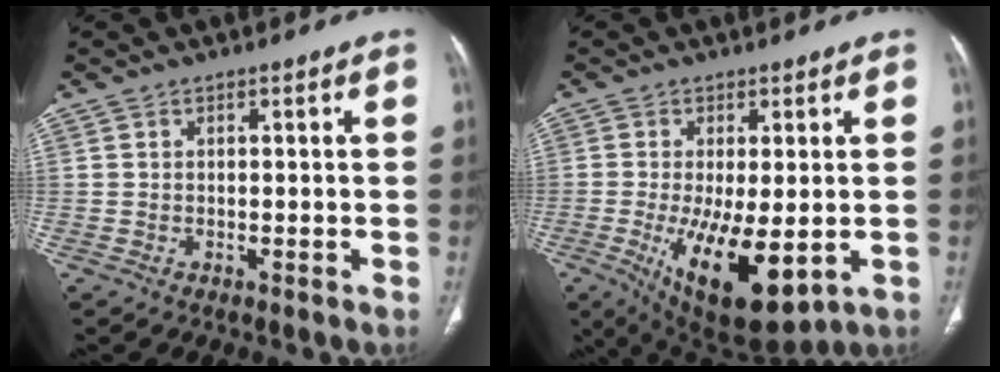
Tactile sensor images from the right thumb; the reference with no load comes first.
{"total": 14.7, "force": [-3.6, 5.5, 13.1], "torque": [-0.224, -0.028, -0.037]}